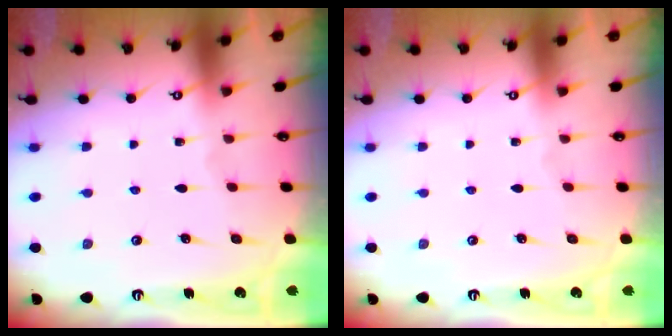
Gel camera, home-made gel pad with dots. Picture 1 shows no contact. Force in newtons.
{"total": 0.0}